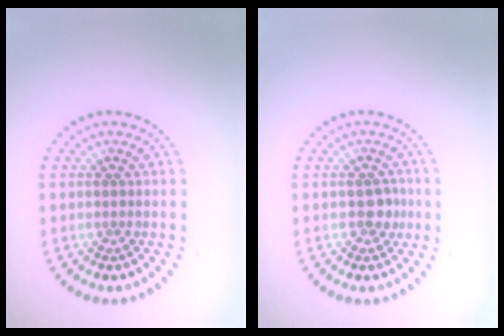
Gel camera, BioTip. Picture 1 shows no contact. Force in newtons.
{"total": 1.7, "press": 1.7, "slide": 0.4}